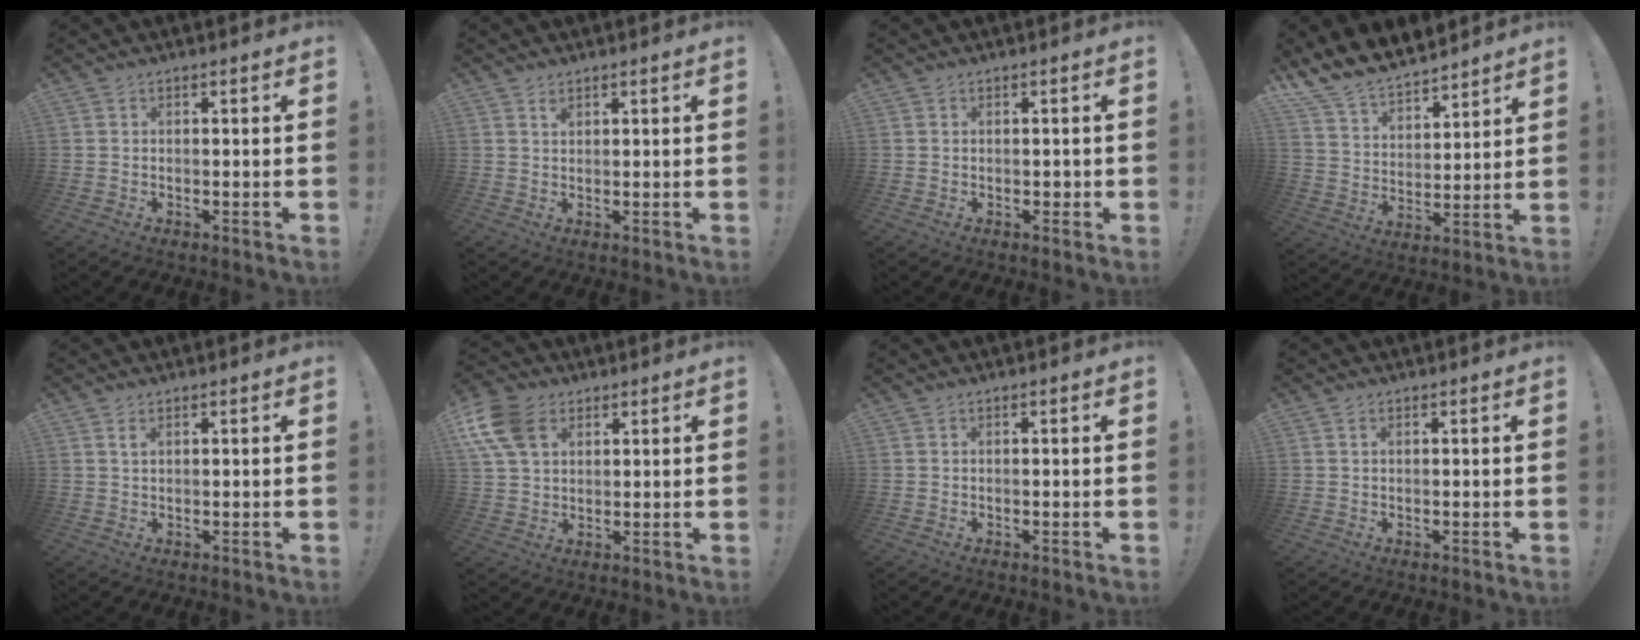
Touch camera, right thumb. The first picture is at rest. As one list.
[{"total": 1.3, "force": [1.0, 0.7, 0.5], "torque": [0.002, -0.006, 0.017]}, {"total": 1.1, "force": [-0.2, 0.9, 0.5], "torque": [-0.002, 0.001, -0.006]}, {"total": 11.3, "force": [10.6, 3.4, 2.0], "torque": [-0.067, -0.093, 0.201]}, {"total": 1.6, "force": [0.9, 0.5, 1.2], "torque": [-0.021, -0.001, 0.015]}, {"total": 12.9, "force": [5.3, 9.1, 7.5], "torque": [-0.146, -0.014, 0.105]}, {"total": 0.0}, {"total": 0.8, "force": [0.3, 0.4, 0.6], "torque": [-0.016, 0.003, 0.007]}]